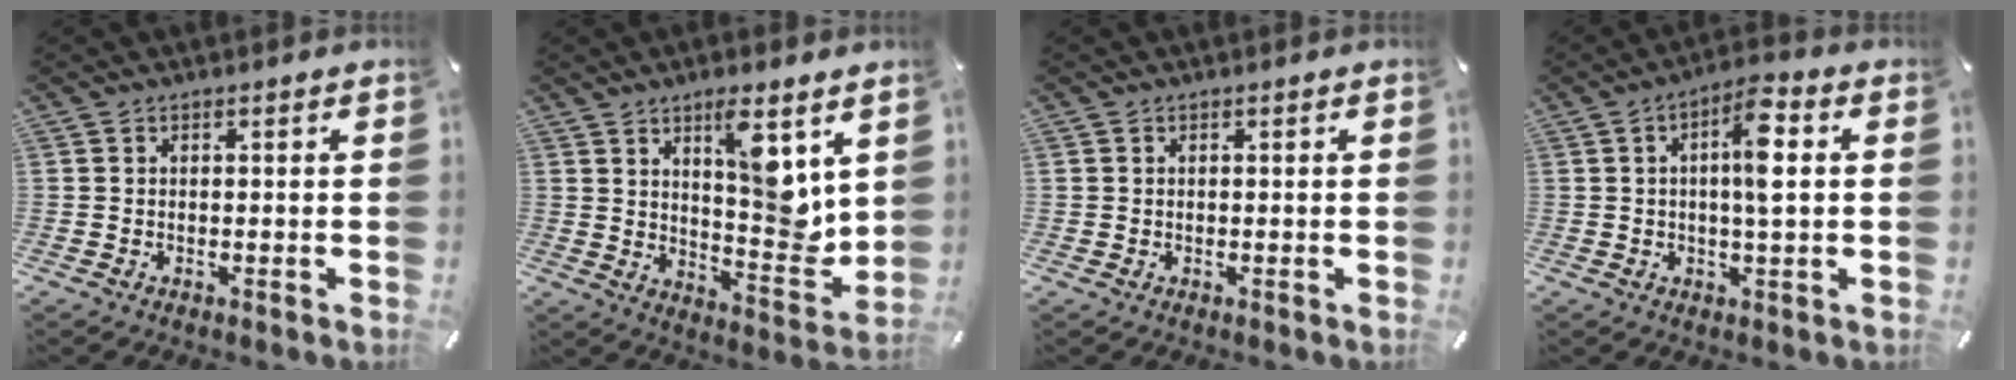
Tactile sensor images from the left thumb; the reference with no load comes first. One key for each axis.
{"total": 11.2, "fx": 5.7, "fy": 3.8, "fz": 8.9, "tx": -0.105, "ty": -0.053, "tz": 0.091}
{"total": 0.0}
{"total": 9.4, "fx": 1.4, "fy": 2.5, "fz": 9.0, "tx": -0.151, "ty": 0.006, "tz": 0.019}